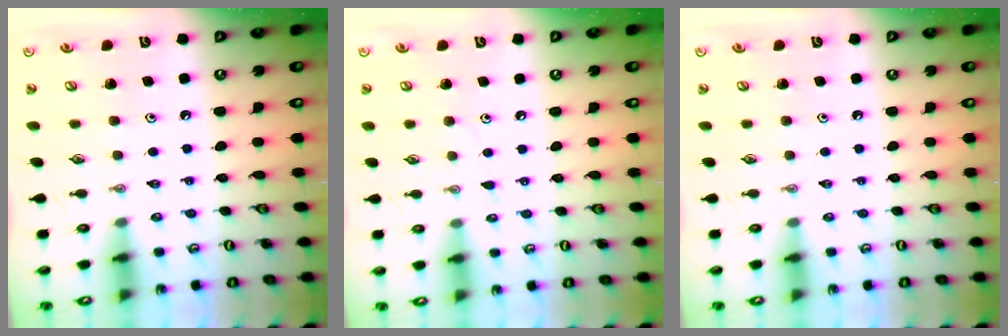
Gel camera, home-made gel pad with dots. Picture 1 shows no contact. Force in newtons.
{"total": 3.6, "press": 3.6, "slide": 0.5}
{"total": 0.0}